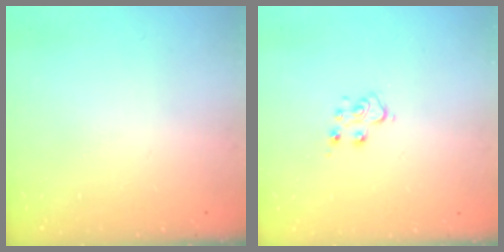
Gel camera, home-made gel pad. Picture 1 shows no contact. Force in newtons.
{"total": 6.2, "press": 6.1, "slide": 0.8}